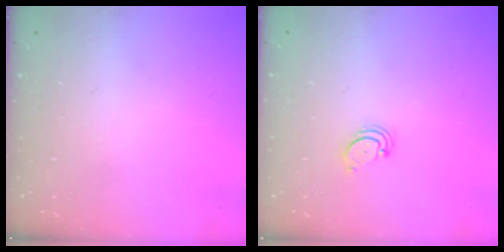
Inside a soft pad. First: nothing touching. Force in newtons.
{"total": 2.2, "press": 2.2, "slide": 0.2}